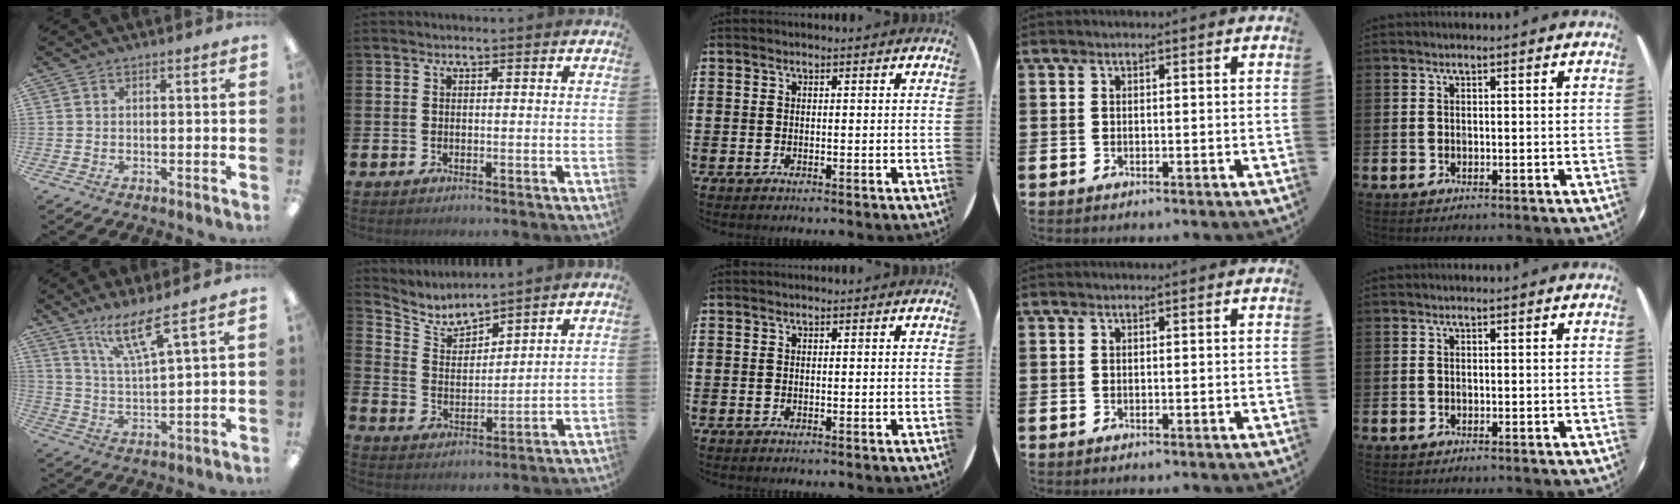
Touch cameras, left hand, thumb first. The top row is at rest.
{"thumb": {"total": 10.6, "force": [7.6, 1.5, 7.3], "torque": [-0.144, -0.033, 0.131]}, "index": {"total": 4.8, "force": [4.6, 1.1, 0.7], "torque": [-0.038, -0.033, 0.076]}}